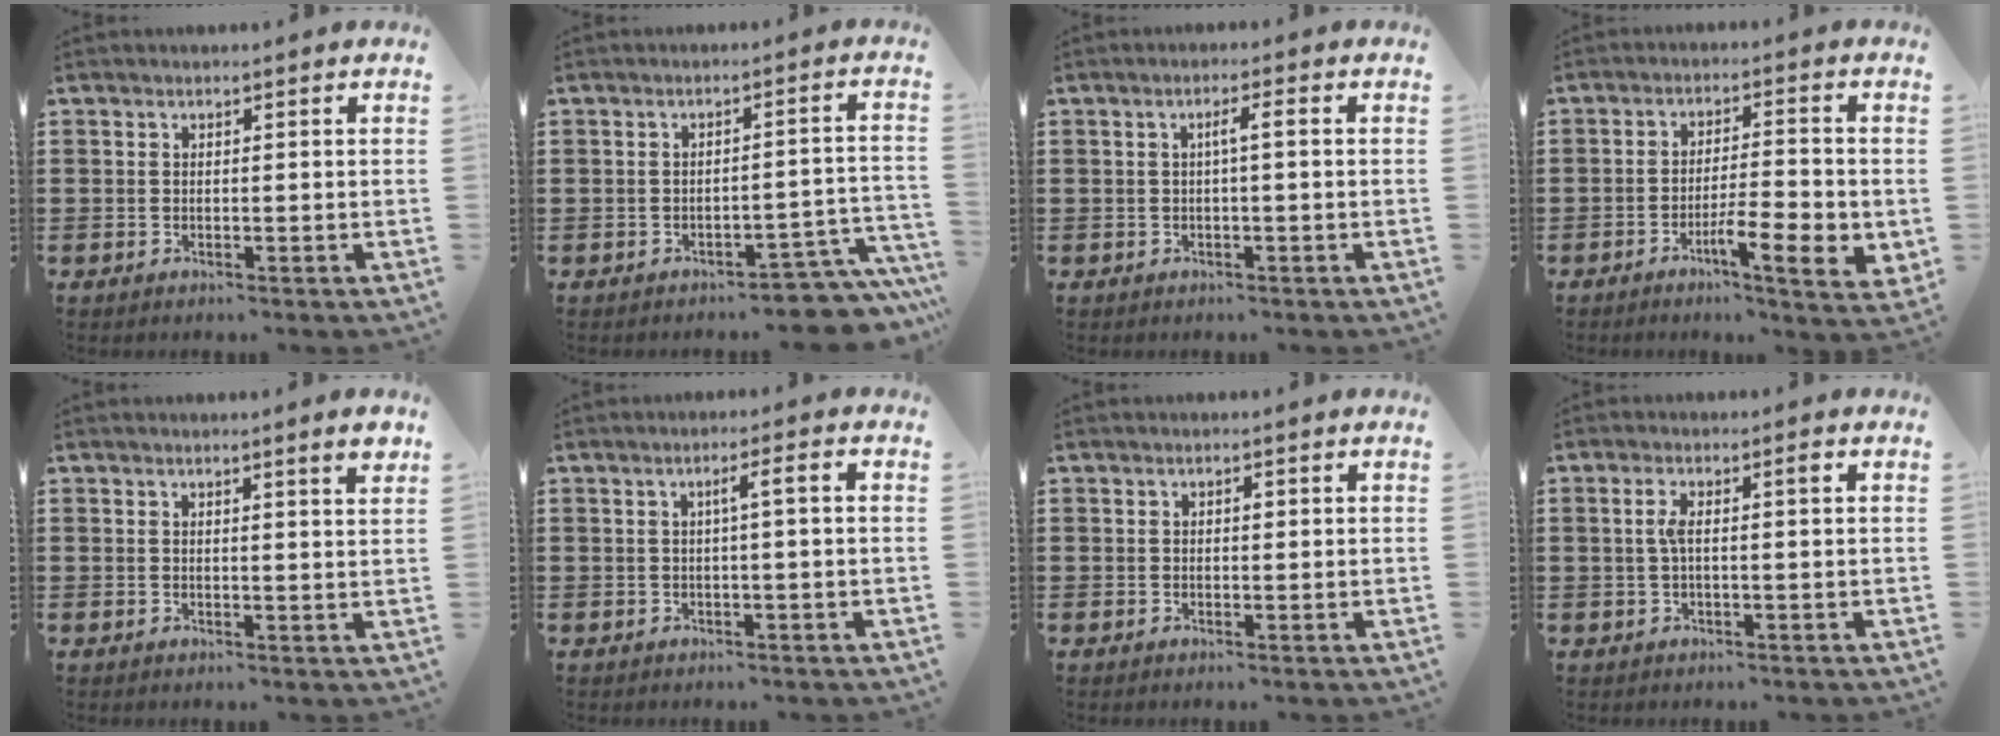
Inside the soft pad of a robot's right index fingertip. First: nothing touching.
{"total": 4.2, "force": [-3.9, 0.7, 1.5], "torque": [-0.025, 0.001, -0.075]}
{"total": 2.2, "force": [-0.1, 0.1, 2.2], "torque": [-0.040, 0.001, -0.004]}
{"total": 7.0, "force": [-3.0, 1.6, 6.1], "torque": [-0.097, 0.001, -0.048]}
{"total": 2.4, "force": [1.7, -0.2, 1.6], "torque": [-0.027, -0.005, 0.029]}
{"total": 2.6, "force": [0.0, 0.0, 2.6], "torque": [-0.045, -0.002, -0.003]}
{"total": 0.7, "force": [0.2, 0.4, 0.5], "torque": [-0.011, 0.001, 0.003]}
{"total": 3.2, "force": [0.3, 0.6, 3.2], "torque": [-0.068, 0.001, -0.001]}